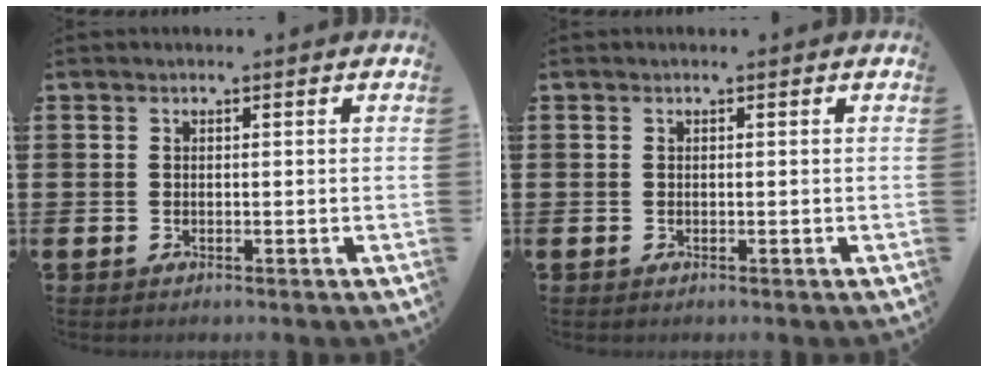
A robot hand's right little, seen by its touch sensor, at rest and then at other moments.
{"total": 0.0}